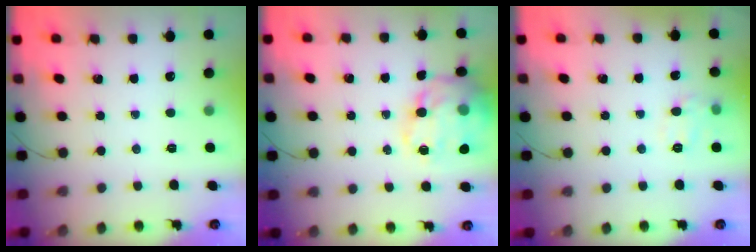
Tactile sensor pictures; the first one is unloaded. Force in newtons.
{"total": 18.9, "press": 18.6, "slide": 2.8}
{"total": 7.7, "press": 7.6, "slide": 0.9}